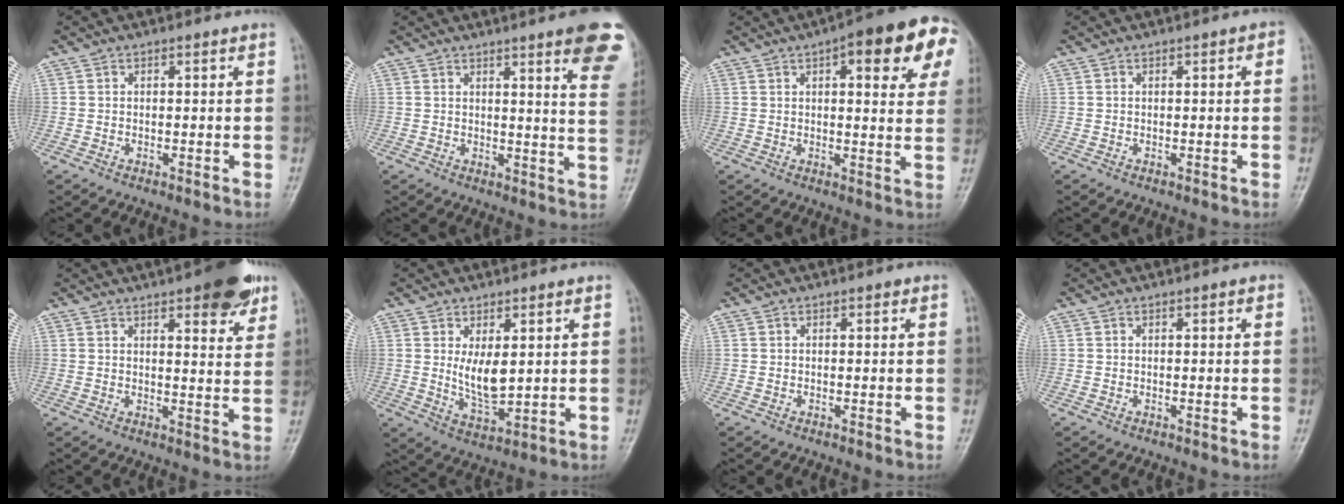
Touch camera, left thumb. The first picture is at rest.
{"total": 13.7, "force": [8.0, 1.8, 11.0], "torque": [-0.111, -0.035, 0.081]}
{"total": 15.6, "force": [6.5, 5.1, 13.2], "torque": [-0.136, -0.003, 0.069]}
{"total": 1.4, "force": [0.3, 0.5, 1.3], "torque": [-0.016, 0.002, 0.002]}
{"total": 10.8, "force": [6.7, 3.5, 7.7], "torque": [-0.070, -0.028, 0.084]}
{"total": 6.5, "force": [1.4, 3.0, 5.6], "torque": [-0.088, -0.024, 0.038]}
{"total": 0.0}
{"total": 0.7, "force": [0.2, 0.2, 0.6], "torque": [-0.012, 0.001, 0.002]}